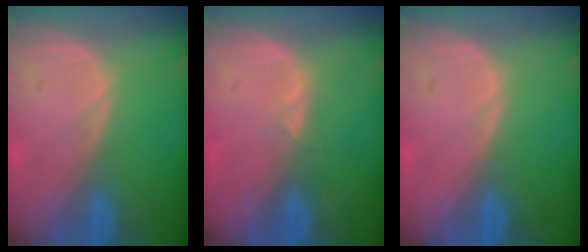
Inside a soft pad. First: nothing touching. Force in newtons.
{"total": 0.9, "press": 0.9, "slide": 0.3}
{"total": 0.0}